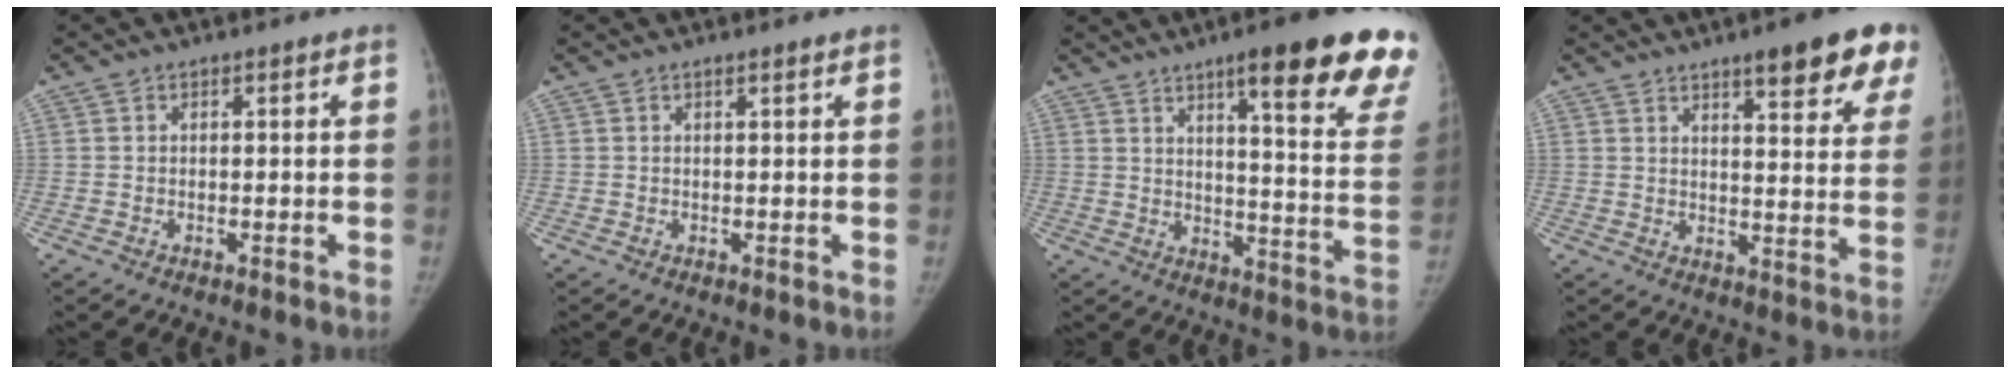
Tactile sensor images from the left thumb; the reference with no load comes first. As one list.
[{"total": 0.5, "force": [0.4, -0.1, 0.3], "torque": [-0.011, -0.002, 0.009]}, {"total": 22.4, "force": [14.6, 3.1, 16.7], "torque": [-0.194, -0.070, 0.185]}, {"total": 14.5, "force": [9.4, 3.4, 10.5], "torque": [-0.098, -0.047, 0.113]}]